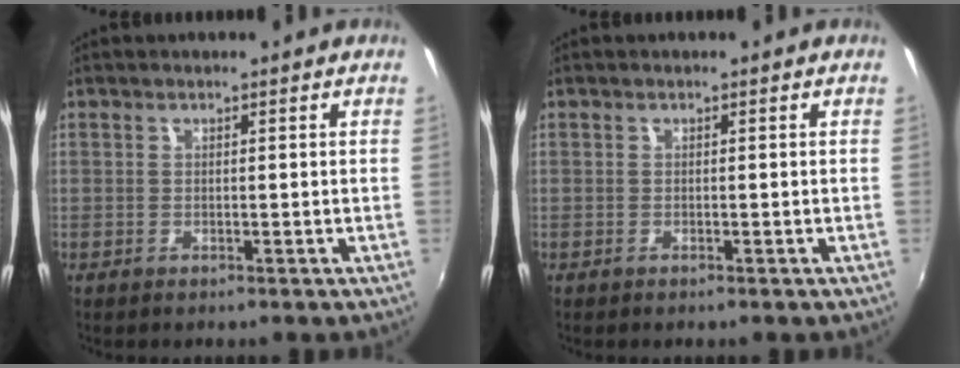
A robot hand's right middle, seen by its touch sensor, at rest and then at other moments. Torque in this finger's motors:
{"motor_torque": [0.23, -0.23, 0.01, 0.00]}